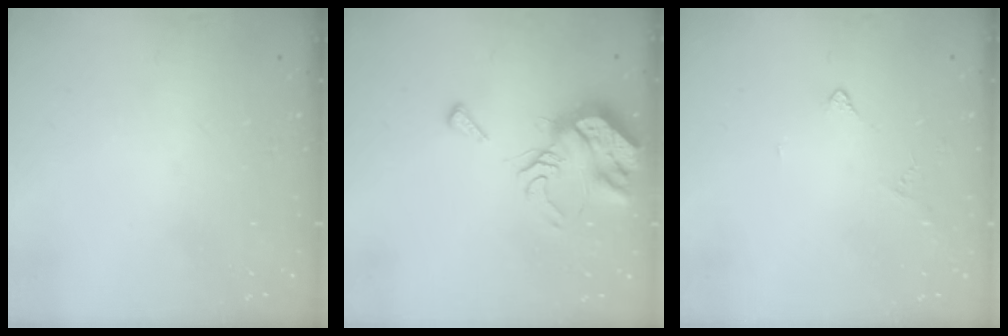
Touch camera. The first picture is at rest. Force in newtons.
{"total": 9.5, "press": 9.4, "slide": 1.3}
{"total": 1.8, "press": 1.7, "slide": 0.4}